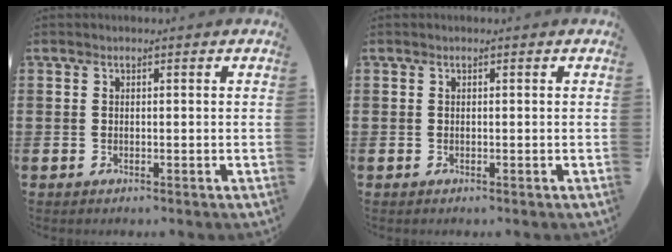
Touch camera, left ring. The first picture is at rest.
{"total": 0.0}